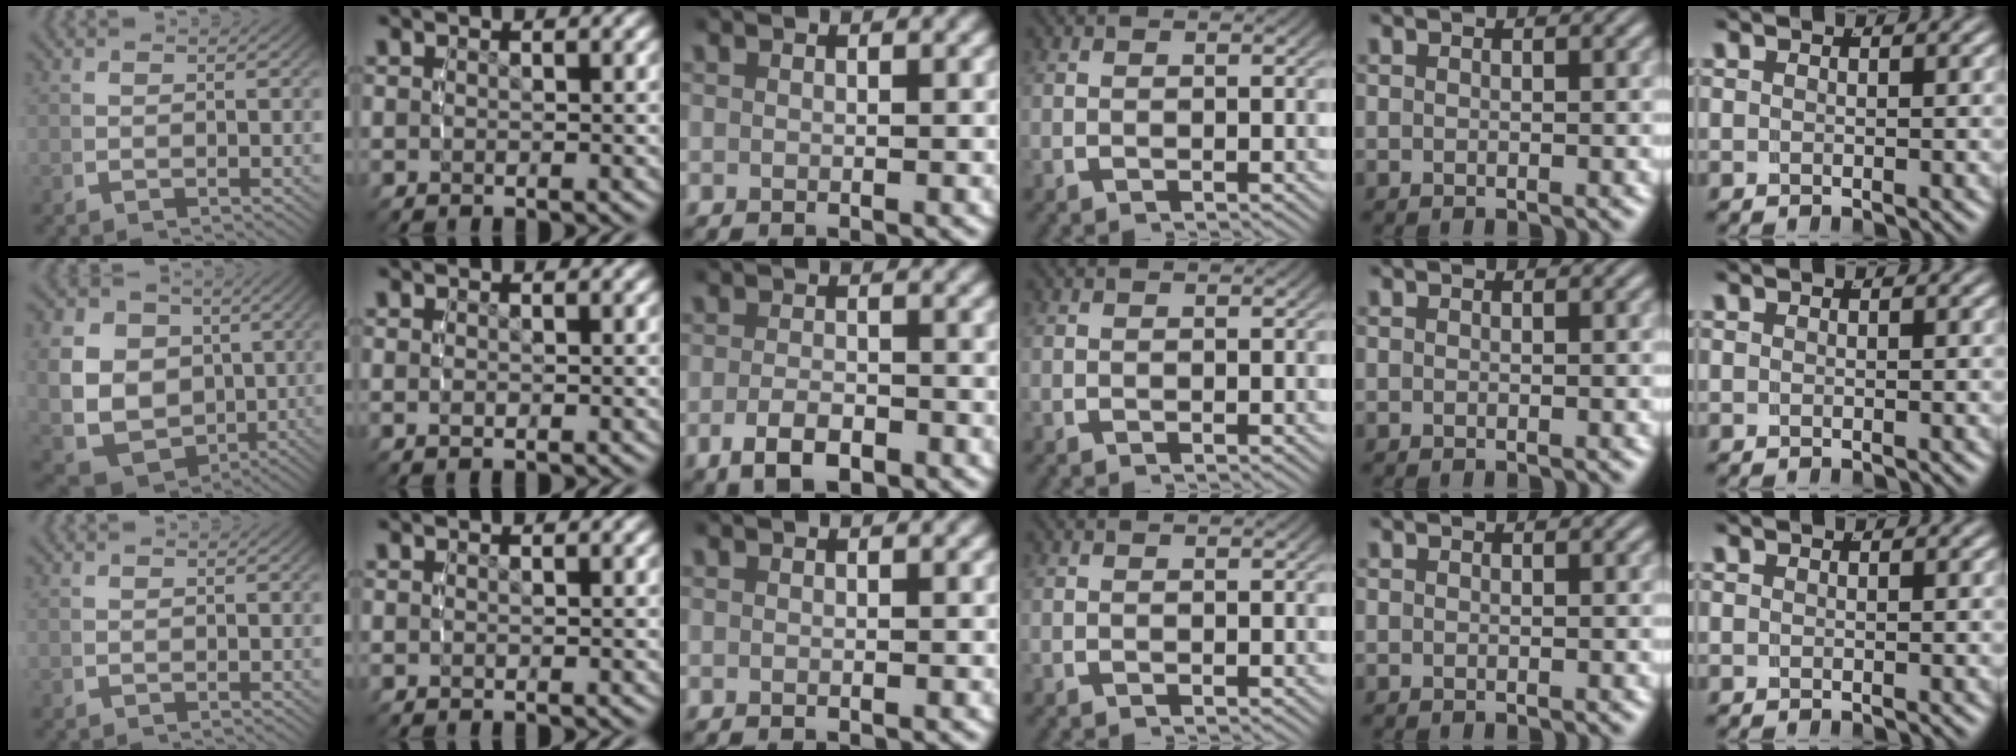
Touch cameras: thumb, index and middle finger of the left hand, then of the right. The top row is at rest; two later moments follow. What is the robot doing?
{"motion": "lift_and_place", "object": "cloth"}